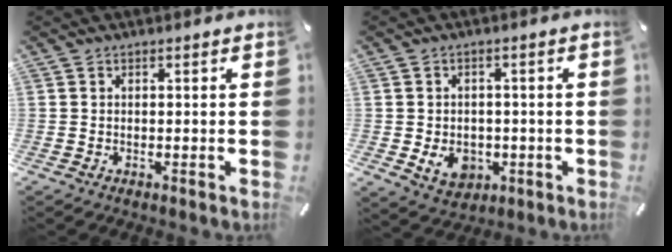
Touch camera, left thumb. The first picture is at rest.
{"total": 6.9, "force": [-1.5, 5.8, 3.5], "torque": [-0.056, 0.002, -0.027]}